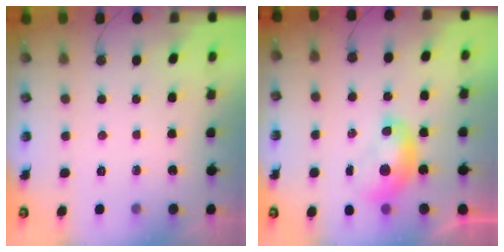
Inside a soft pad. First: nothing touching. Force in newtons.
{"total": 1.6, "press": 1.6, "slide": 0.1}